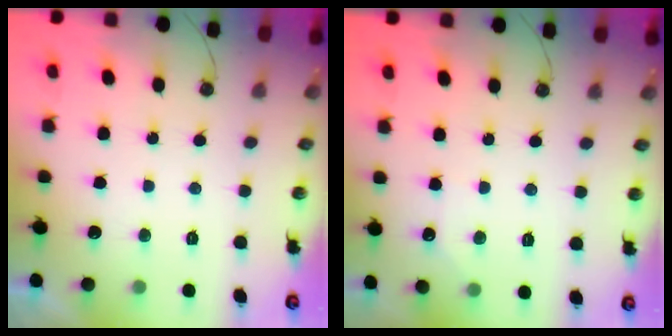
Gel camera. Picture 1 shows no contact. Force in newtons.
{"total": 2.7, "press": 2.6, "slide": 0.4}